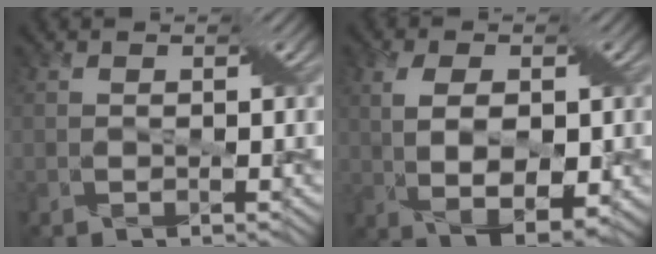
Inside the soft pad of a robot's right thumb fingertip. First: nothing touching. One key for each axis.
{"total": 7.6, "fx": 0.1, "fy": 4.1, "fz": 6.4, "tx": -0.121, "ty": -0.004, "tz": 0.010}